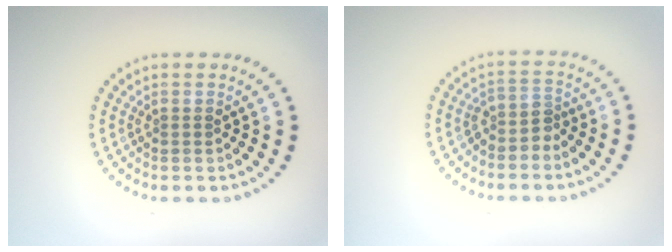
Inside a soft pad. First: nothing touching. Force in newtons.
{"total": 2.0, "press": 1.6, "slide": 1.2}